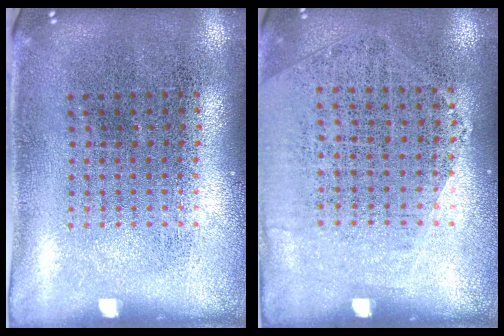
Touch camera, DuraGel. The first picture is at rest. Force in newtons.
{"total": 1.2, "press": 0.9, "slide": 0.7}